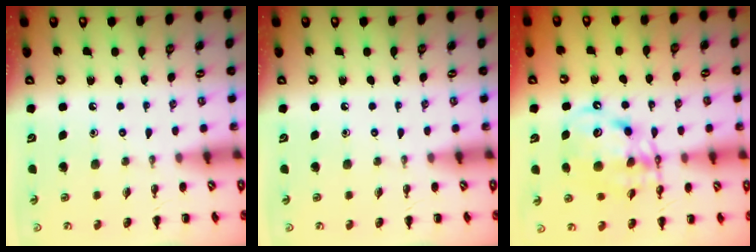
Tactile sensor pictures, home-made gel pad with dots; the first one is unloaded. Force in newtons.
{"total": 0.0}
{"total": 10.5, "press": 10.0, "slide": 3.0}